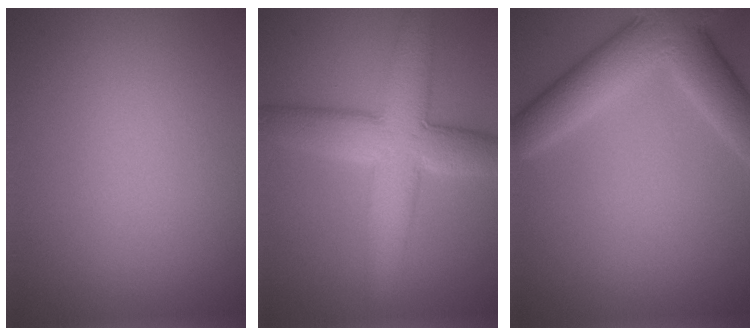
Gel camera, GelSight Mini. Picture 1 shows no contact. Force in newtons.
{"total": 8.1, "press": 8.1, "slide": 0.4}
{"total": 7.0, "press": 7.0, "slide": 0.4}